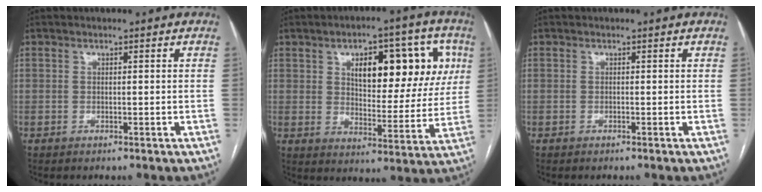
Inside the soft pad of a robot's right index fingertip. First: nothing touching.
{"total": 15.6, "force": [5.4, 7.0, 12.9], "torque": [-0.163, 0.028, 0.081]}
{"total": 0.0}